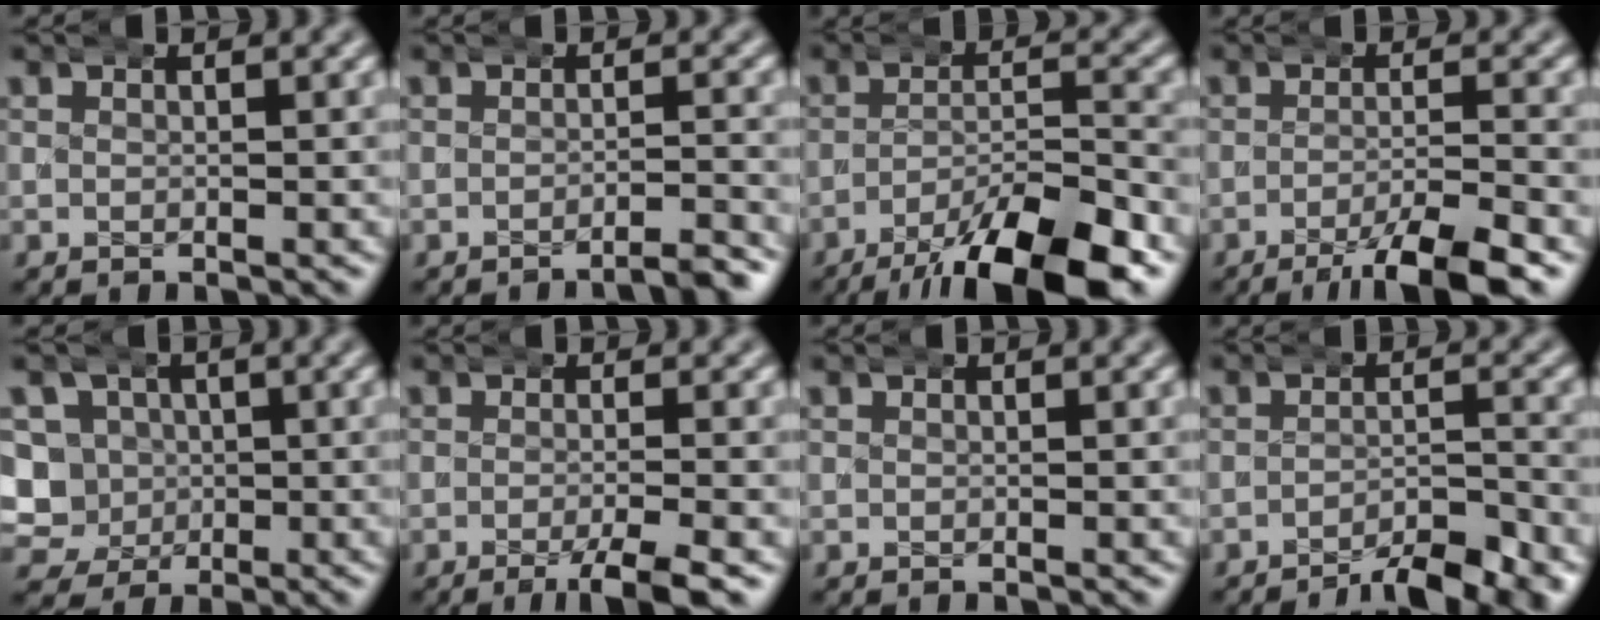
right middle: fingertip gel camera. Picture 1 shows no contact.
{"total": 2.3, "force": [-2.1, 0.0, 1.0], "torque": [-0.013, 0.010, -0.044]}
{"total": 9.9, "force": [-7.0, 2.4, 6.6], "torque": [-0.091, -0.006, -0.105]}
{"total": 6.0, "force": [-4.1, 0.8, 4.4], "torque": [-0.061, -0.006, -0.065]}
{"total": 10.7, "force": [-0.8, 10.0, 3.5], "torque": [-0.106, -0.028, -0.016]}
{"total": 3.6, "force": [-2.0, 0.3, 3.0], "torque": [-0.043, 0.003, -0.037]}
{"total": 0.0}
{"total": 5.3, "force": [-4.3, 1.0, 3.0], "torque": [-0.039, -0.003, -0.076]}